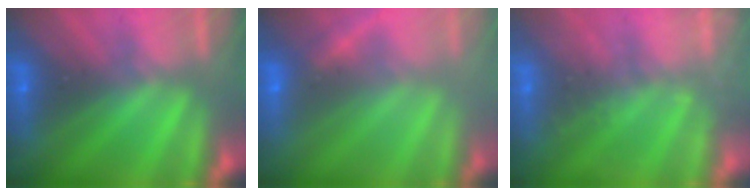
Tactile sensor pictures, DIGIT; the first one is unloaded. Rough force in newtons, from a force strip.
{"total": 2.4}
{"total": 1.9}